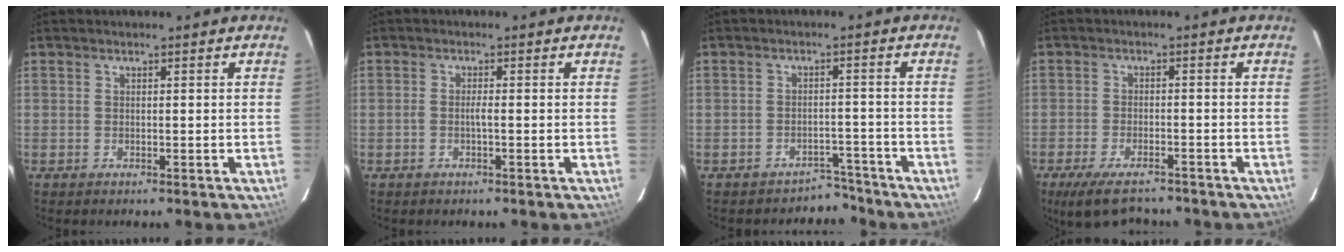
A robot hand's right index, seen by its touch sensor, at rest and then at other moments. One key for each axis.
{"total": 1.2, "fx": -0.4, "fy": 0.0, "fz": 1.1, "tx": -0.023, "ty": 0.004, "tz": -0.009}
{"total": 4.7, "fx": -4.0, "fy": 2.4, "fz": -0.4, "tx": 0.016, "ty": 0.030, "tz": -0.051}
{"total": 9.5, "fx": -7.6, "fy": 3.3, "fz": 4.7, "tx": -0.110, "ty": -0.021, "tz": -0.127}